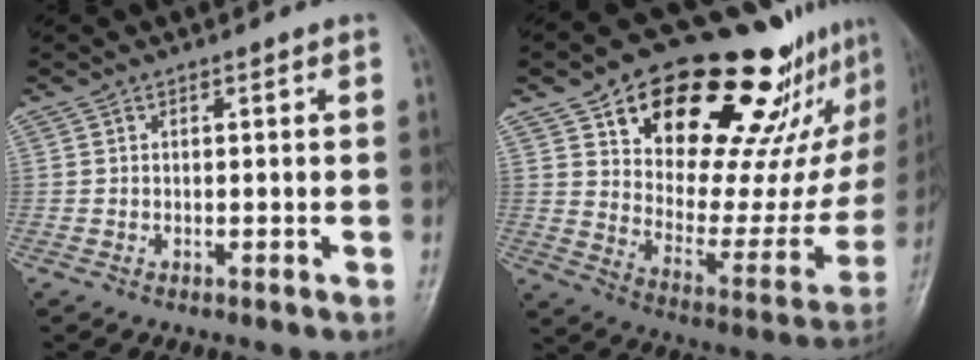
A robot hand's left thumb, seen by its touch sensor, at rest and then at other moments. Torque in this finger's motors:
{"motor_torque": [0.38, 0.52, 1.59, -1.18, 0.08]}